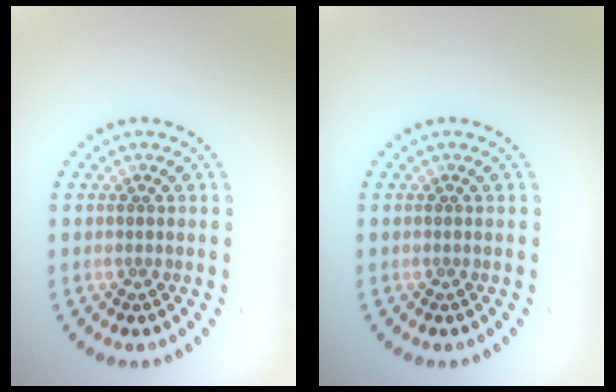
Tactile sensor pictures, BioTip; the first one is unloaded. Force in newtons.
{"total": 0.0}